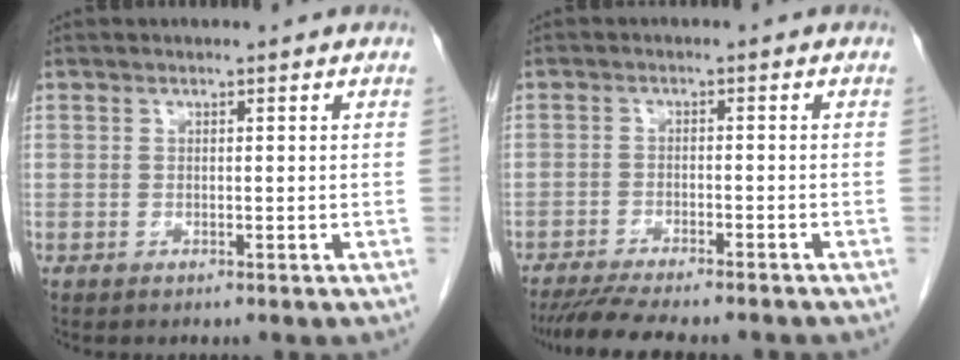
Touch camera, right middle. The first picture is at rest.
{"total": 10.6, "force": [-9.3, 1.2, 4.9], "torque": [-0.071, -0.014, -0.137]}